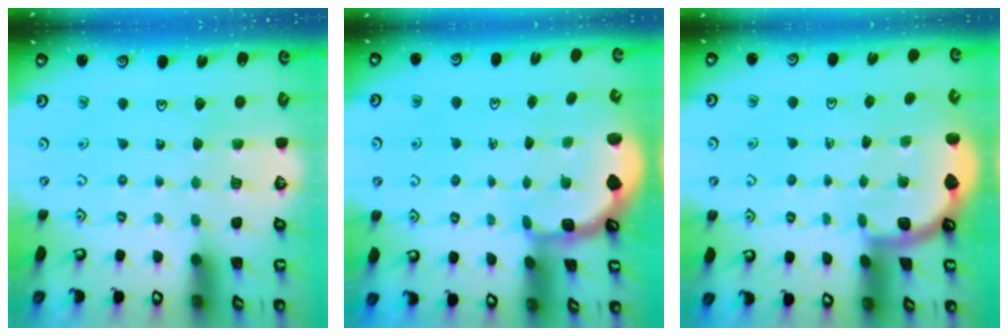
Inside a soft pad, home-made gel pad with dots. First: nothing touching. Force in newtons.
{"total": 2.2, "press": 1.9, "slide": 1.1}
{"total": 1.9, "press": 1.9, "slide": 0.0}